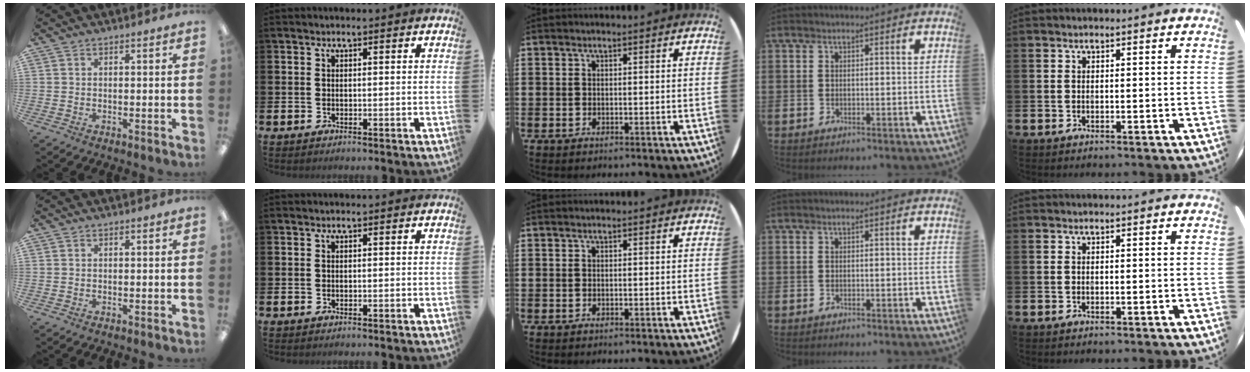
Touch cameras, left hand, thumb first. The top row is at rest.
{}